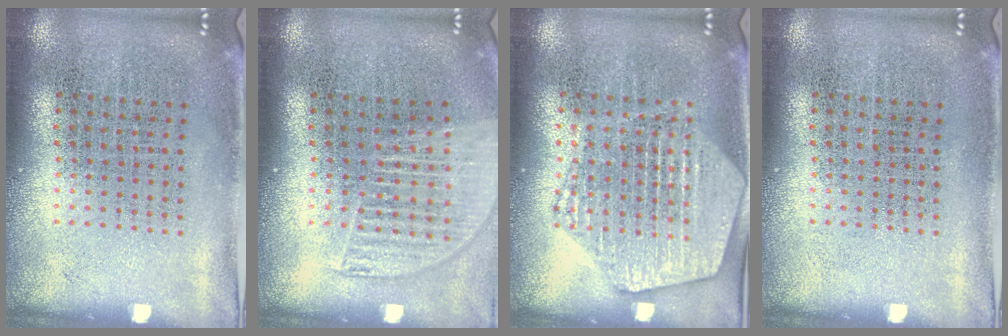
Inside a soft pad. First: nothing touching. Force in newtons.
{"total": 1.5, "press": 1.3, "slide": 0.7}
{"total": 1.9, "press": 1.9, "slide": 0.2}
{"total": 0.0}